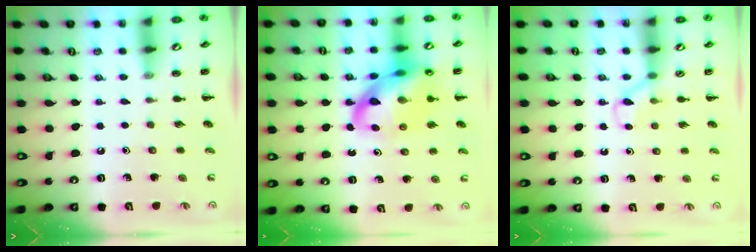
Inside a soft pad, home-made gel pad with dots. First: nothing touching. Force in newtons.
{"total": 18.6, "press": 18.4, "slide": 2.8}
{"total": 4.0, "press": 3.7, "slide": 1.5}